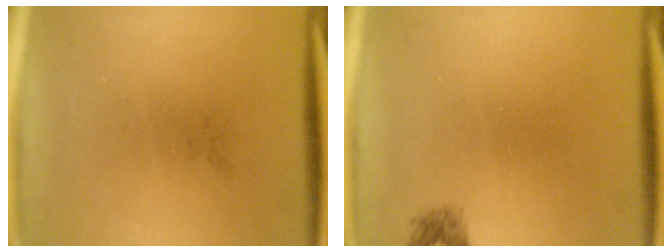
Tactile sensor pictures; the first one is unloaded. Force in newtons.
{"total": 1.1}